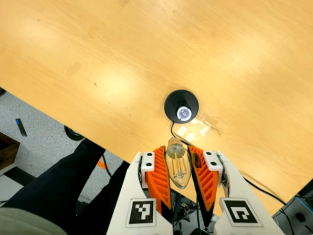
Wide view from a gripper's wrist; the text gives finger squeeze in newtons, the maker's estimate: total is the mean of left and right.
{"total": 19.1, "left": 21.3, "right": 17.0}